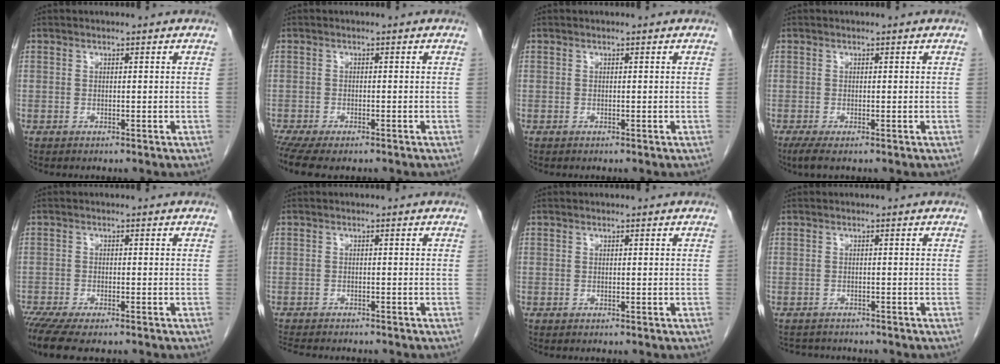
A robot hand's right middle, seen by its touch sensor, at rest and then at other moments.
{"total": 7.1, "force": [-5.6, 2.0, 3.9], "torque": [-0.063, -0.010, -0.085]}
{"total": 0.0}
{"total": 2.2, "force": [-1.3, 0.3, 1.7], "torque": [-0.034, -0.009, -0.022]}
{"total": 7.9, "force": [-6.2, 1.6, 4.5], "torque": [-0.074, -0.016, -0.099]}
{"total": 7.5, "force": [-6.7, 1.7, 3.0], "torque": [-0.049, -0.005, -0.093]}
{"total": 0.0}
{"total": 4.1, "force": [-3.9, 1.2, 0.7], "torque": [-0.010, -0.004, -0.053]}